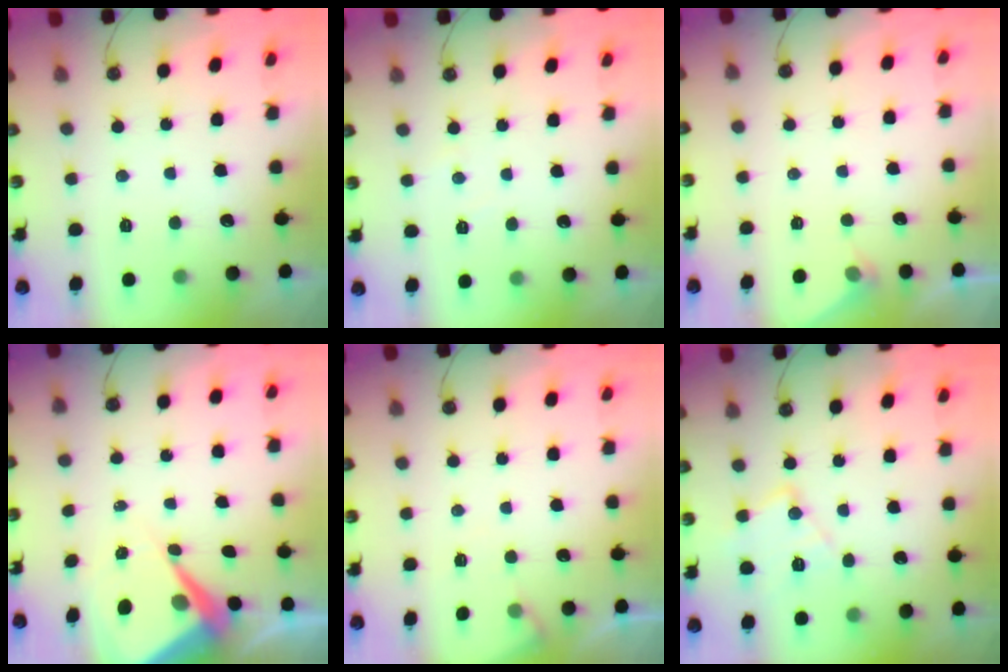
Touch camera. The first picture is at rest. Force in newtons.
{"total": 2.6, "press": 2.5, "slide": 0.5}
{"total": 2.7, "press": 2.7, "slide": 0.4}
{"total": 8.2, "press": 8.2, "slide": 0.8}
{"total": 4.4, "press": 4.4, "slide": 0.6}
{"total": 11.4, "press": 11.4, "slide": 0.6}